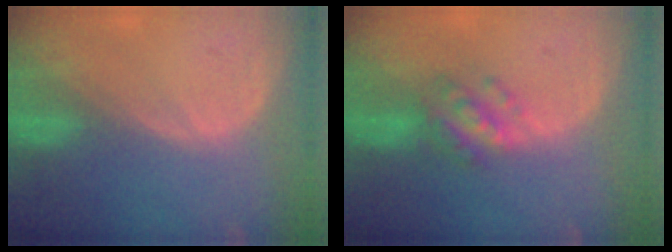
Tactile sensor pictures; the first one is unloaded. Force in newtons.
{"total": 5.6, "press": 5.1, "slide": 2.2}